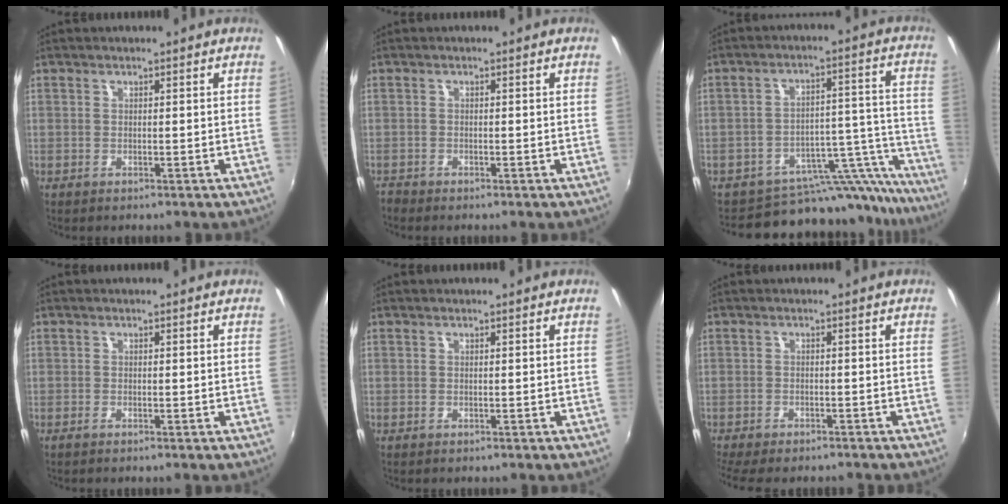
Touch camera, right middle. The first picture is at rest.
{"total": 1.5, "force": [-1.4, 0.6, 0.1], "torque": [-0.007, -0.005, -0.030]}
{"total": 19.1, "force": [-18.1, 5.5, 2.7], "torque": [-0.021, 0.047, -0.253]}
{"total": 0.6, "force": [-0.5, 0.1, 0.3], "torque": [-0.007, -0.002, -0.012]}
{"total": 0.0}
{"total": 8.0, "force": [-6.9, 1.9, 3.5], "torque": [-0.086, -0.030, -0.108]}